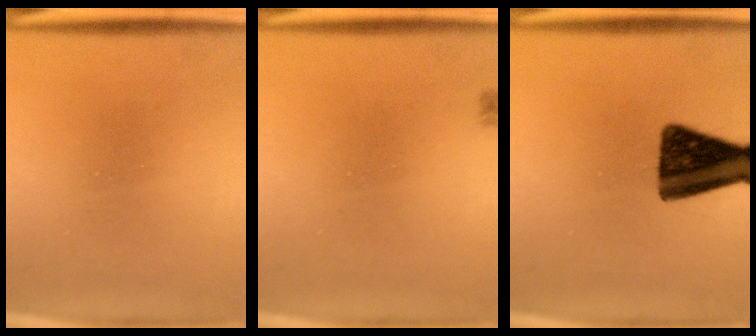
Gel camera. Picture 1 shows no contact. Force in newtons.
{"total": 1.1}
{"total": 14.7}